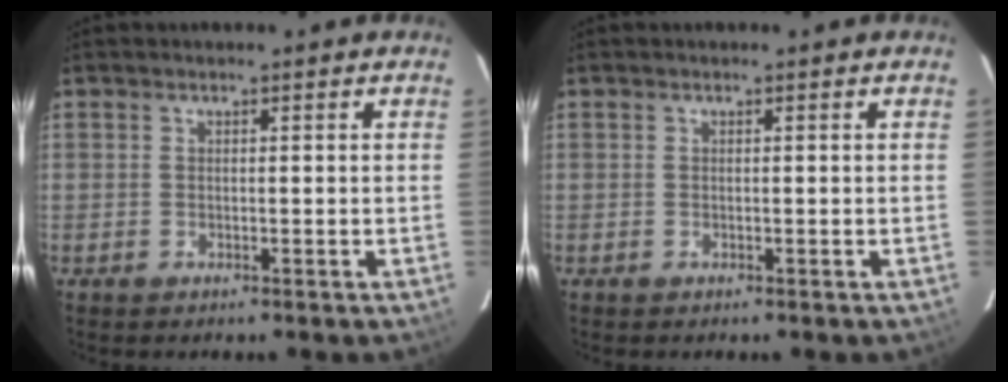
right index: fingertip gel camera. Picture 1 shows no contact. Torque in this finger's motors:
{"motor_torque": [0.00, 0.00, 0.00, 0.00]}